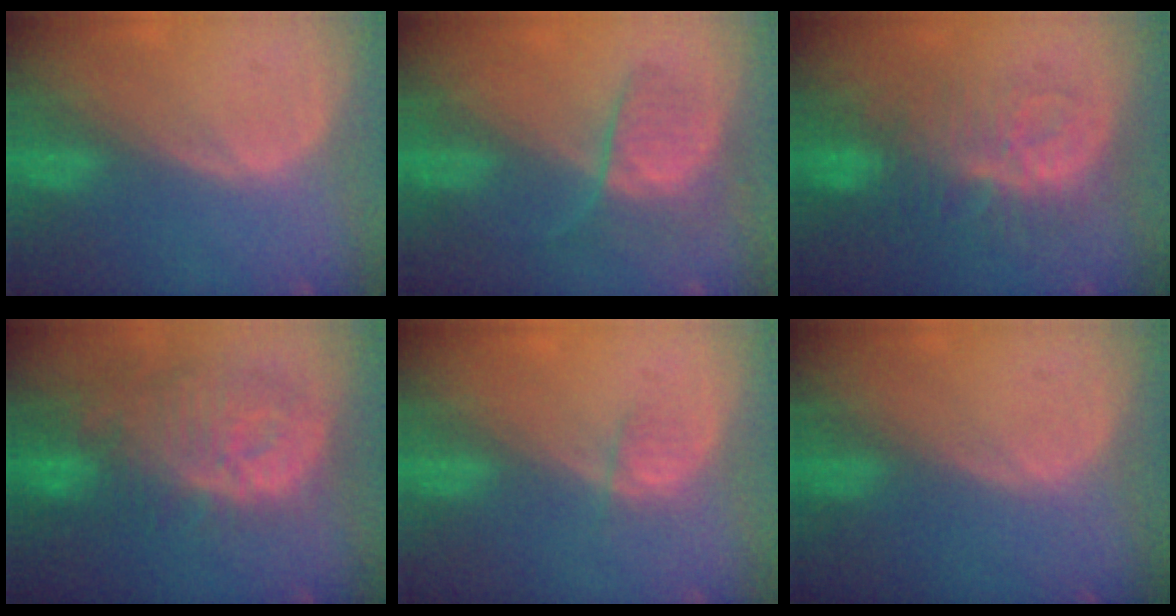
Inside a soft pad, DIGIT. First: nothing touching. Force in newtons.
{"total": 6.6, "press": 6.2, "slide": 2.3}
{"total": 9.6, "press": 9.1, "slide": 2.9}
{"total": 12.6, "press": 11.1, "slide": 5.9}
{"total": 1.9, "press": 1.7, "slide": 0.8}
{"total": 0.0}